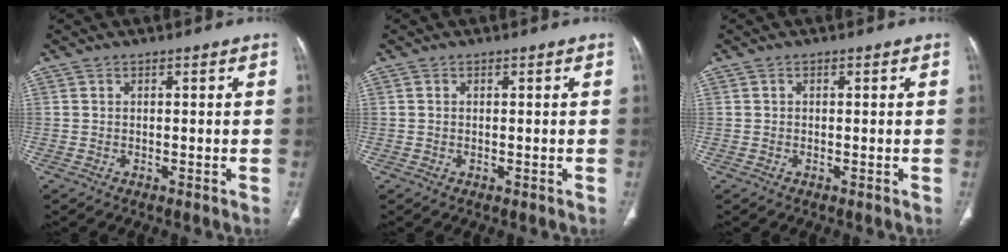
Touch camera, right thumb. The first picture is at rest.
{"total": 0.0}
{"total": 0.0}